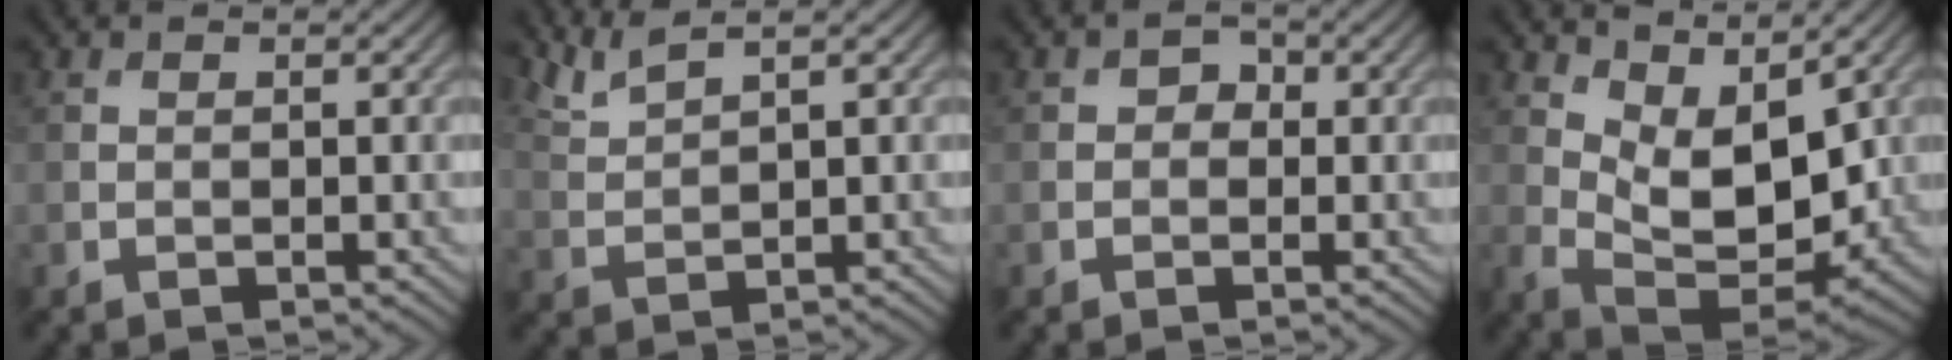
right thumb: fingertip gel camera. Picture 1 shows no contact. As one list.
[{"total": 3.4, "force": [2.9, 0.4, 1.8], "torque": [-0.039, 0.009, 0.068]}, {"total": 1.7, "force": [-0.1, 1.5, 0.8], "torque": [-0.007, 0.001, -0.009]}, {"total": 8.8, "force": [3.9, 4.5, 6.5], "torque": [-0.137, -0.008, 0.071]}]